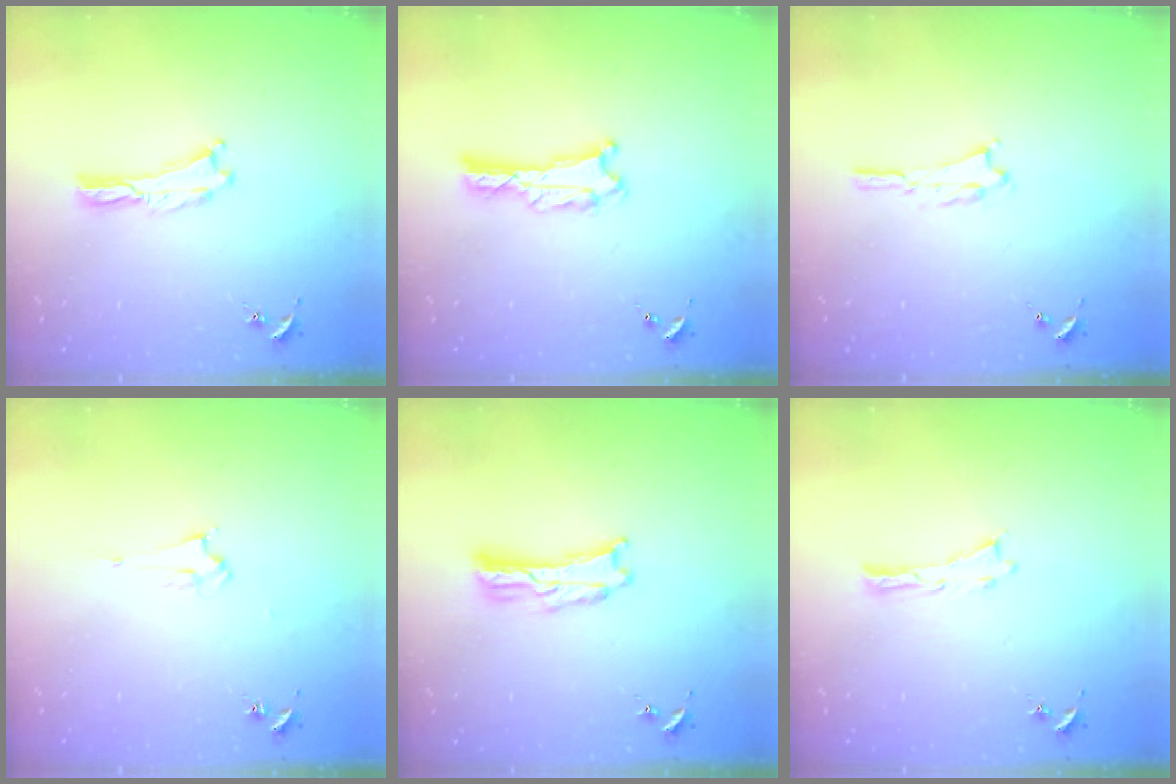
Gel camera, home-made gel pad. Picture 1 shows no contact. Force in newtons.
{"total": 1.4, "press": 1.4, "slide": 0.1}
{"total": 1.1, "press": 1.1, "slide": 0.2}
{"total": 2.1, "press": 2.1, "slide": 0.2}
{"total": 1.6, "press": 1.6, "slide": 0.3}
{"total": 0.0}